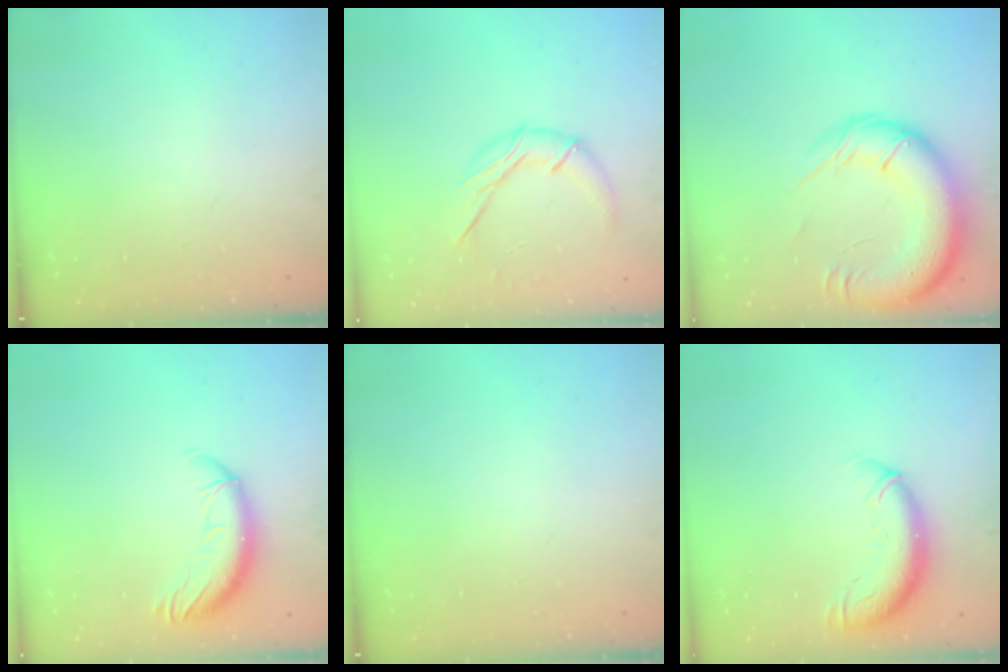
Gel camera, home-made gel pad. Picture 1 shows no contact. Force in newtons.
{"total": 9.1, "press": 9.1, "slide": 0.6}
{"total": 22.3, "press": 21.7, "slide": 5.0}
{"total": 11.2, "press": 11.1, "slide": 1.7}
{"total": 0.0}
{"total": 11.5, "press": 11.2, "slide": 2.8}